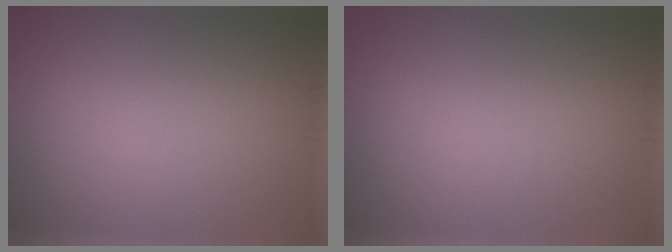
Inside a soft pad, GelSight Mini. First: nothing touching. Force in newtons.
{"total": 0.0}